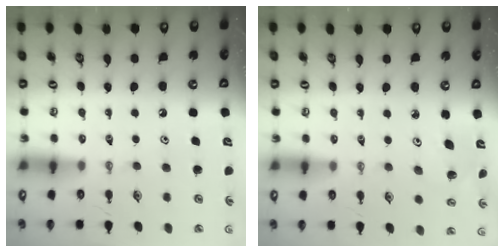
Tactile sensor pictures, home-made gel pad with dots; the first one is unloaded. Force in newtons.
{"total": 5.2, "press": 4.9, "slide": 1.8}